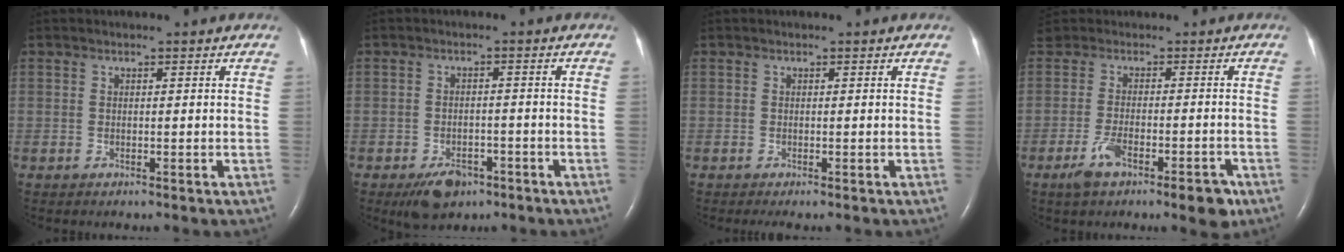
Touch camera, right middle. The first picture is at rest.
{"total": 5.3, "force": [-3.4, 2.9, 2.8], "torque": [-0.050, 0.000, -0.050]}
{"total": 0.8, "force": [-0.6, 0.0, 0.5], "torque": [-0.009, -0.003, -0.010]}
{"total": 8.0, "force": [-3.4, 3.9, 6.1], "torque": [-0.105, -0.003, -0.052]}